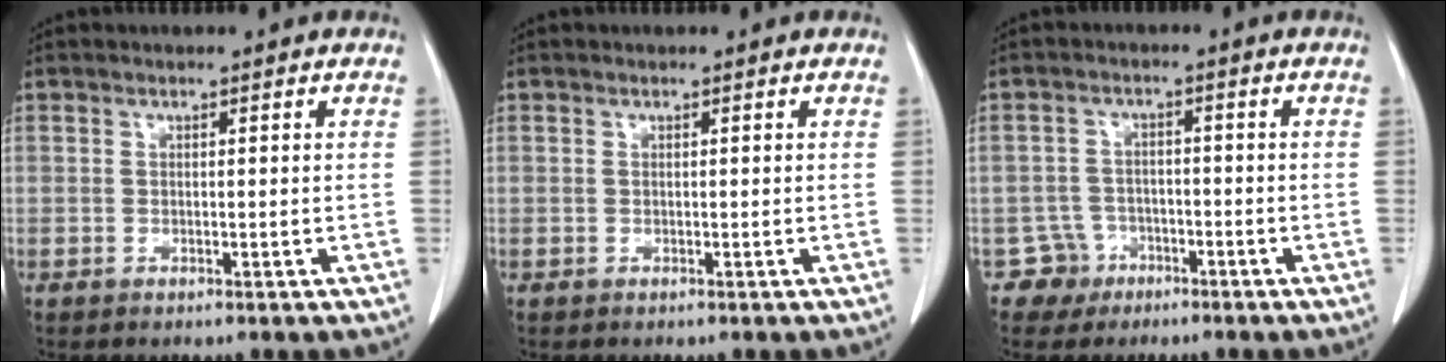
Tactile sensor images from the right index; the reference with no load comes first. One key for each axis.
{"total": 0.0}
{"total": 4.1, "fx": -2.3, "fy": 3.4, "fz": -0.7, "tx": 0.016, "ty": 0.014, "tz": -0.039}